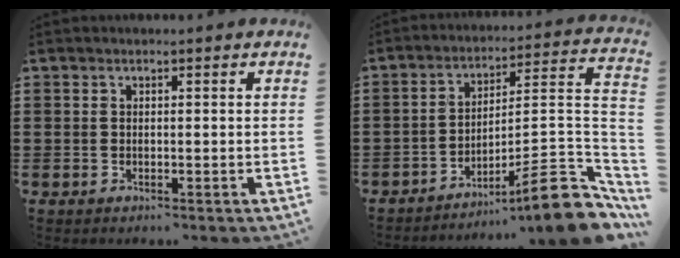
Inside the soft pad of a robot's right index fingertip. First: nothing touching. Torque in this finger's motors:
{"motor_torque": [1.11, -1.02, 0.29, 0.15]}